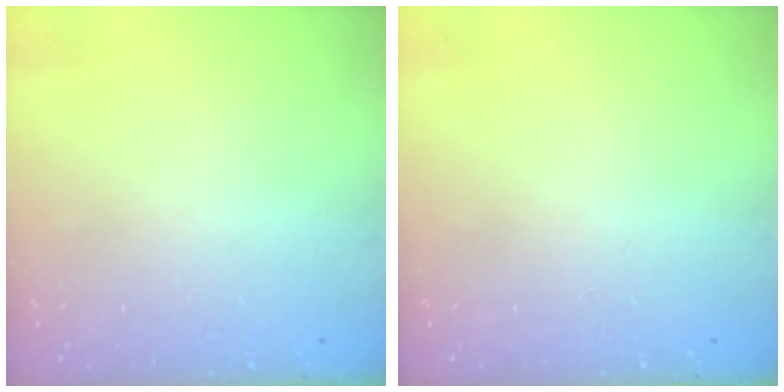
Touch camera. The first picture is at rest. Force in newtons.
{"total": 0.0}